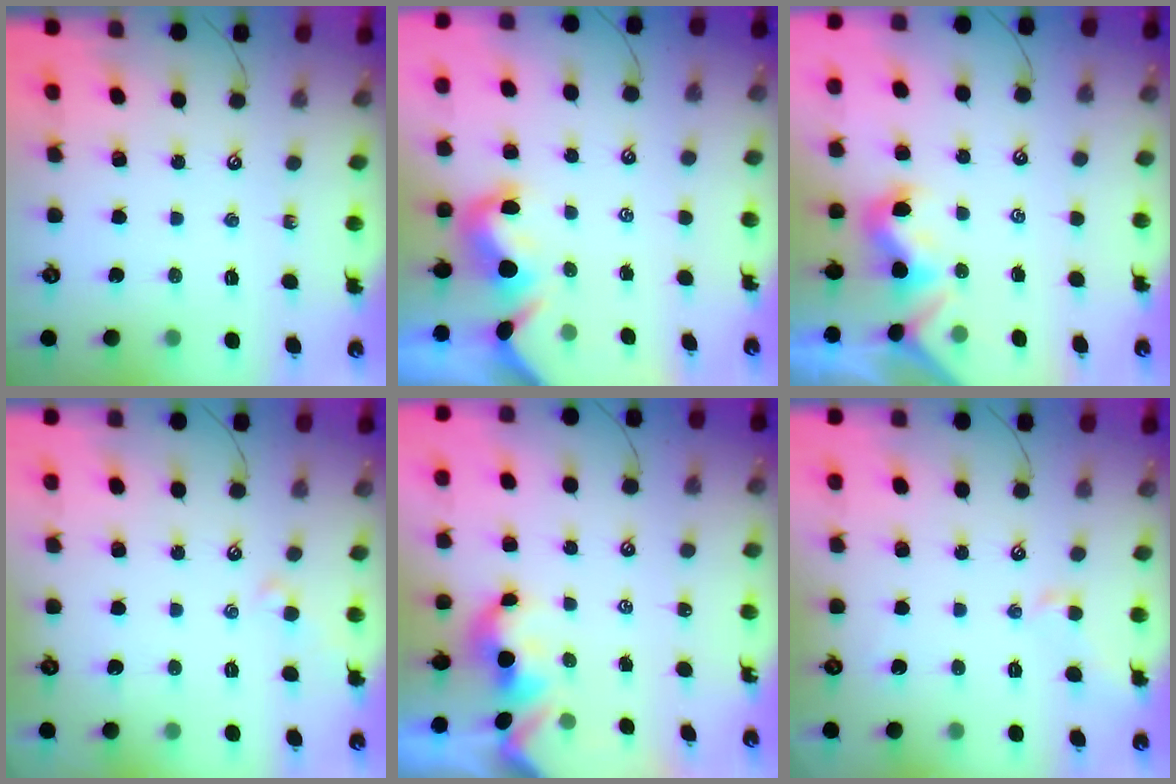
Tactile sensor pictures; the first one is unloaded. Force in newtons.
{"total": 1.5, "press": 1.2, "slide": 0.9}
{"total": 0.8, "press": 0.5, "slide": 0.6}
{"total": 1.6, "press": 1.5, "slide": 0.4}
{"total": 1.8, "press": 1.7, "slide": 0.4}
{"total": 1.4, "press": 1.4, "slide": 0.1}